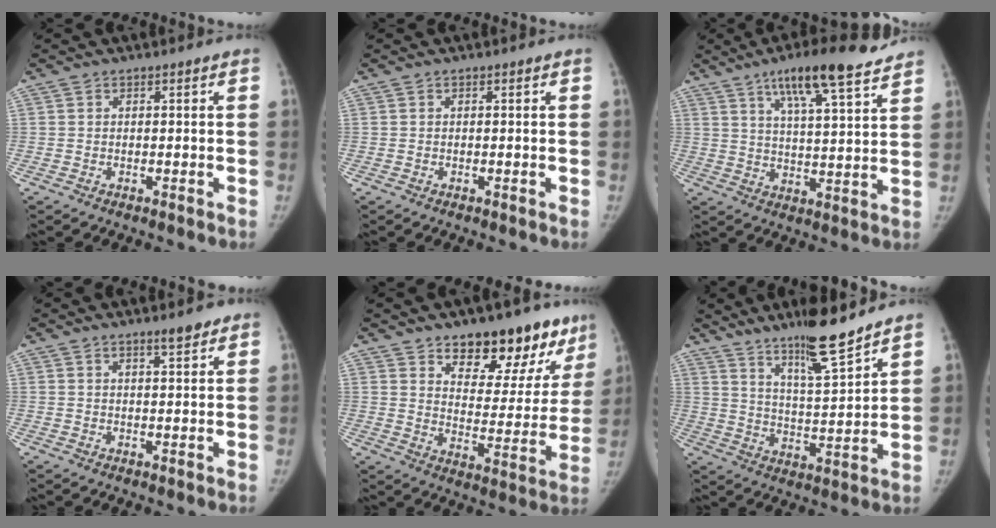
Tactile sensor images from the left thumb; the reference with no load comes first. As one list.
[{"total": 0.0}, {"total": 14.7, "force": [10.1, 2.7, 10.3], "torque": [-0.147, -0.039, 0.161]}, {"total": 3.0, "force": [2.2, 0.6, 1.9], "torque": [-0.020, -0.015, 0.033]}, {"total": 19.2, "force": [13.3, 9.3, 10.2], "torque": [-0.073, -0.080, 0.186]}, {"total": 11.8, "force": [9.5, 0.9, 7.0], "torque": [-0.111, -0.070, 0.167]}]